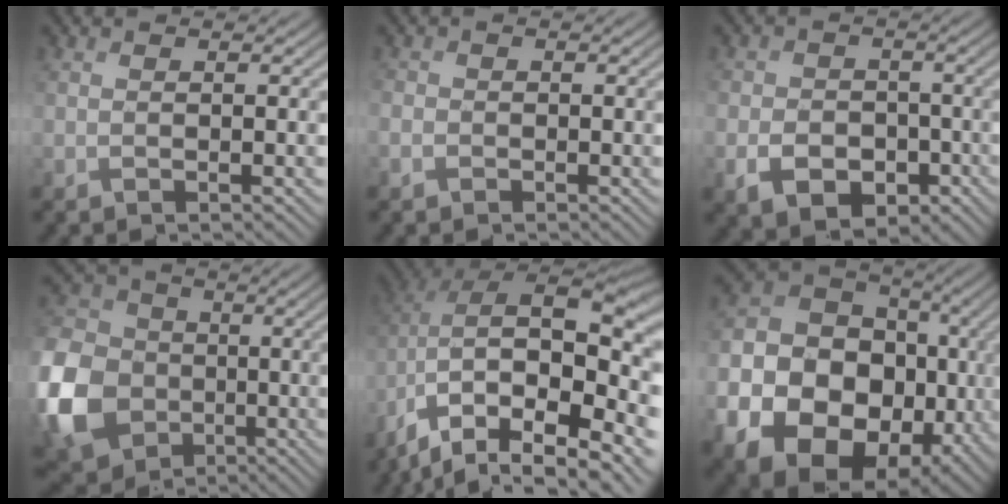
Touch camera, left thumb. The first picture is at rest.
{"total": 1.7, "force": [-0.9, 1.4, 0.5], "torque": [-0.013, -0.004, -0.025]}
{"total": 6.7, "force": [-2.7, 5.2, 3.2], "torque": [-0.059, -0.019, -0.054]}
{"total": 15.1, "force": [-3.9, 12.2, 7.9], "torque": [-0.237, -0.014, -0.095]}
{"total": 16.8, "force": [-8.1, 8.4, 12.1], "torque": [-0.269, -0.030, -0.111]}
{"total": 23.8, "force": [-6.5, 20.2, 10.9], "torque": [-0.261, -0.058, -0.110]}